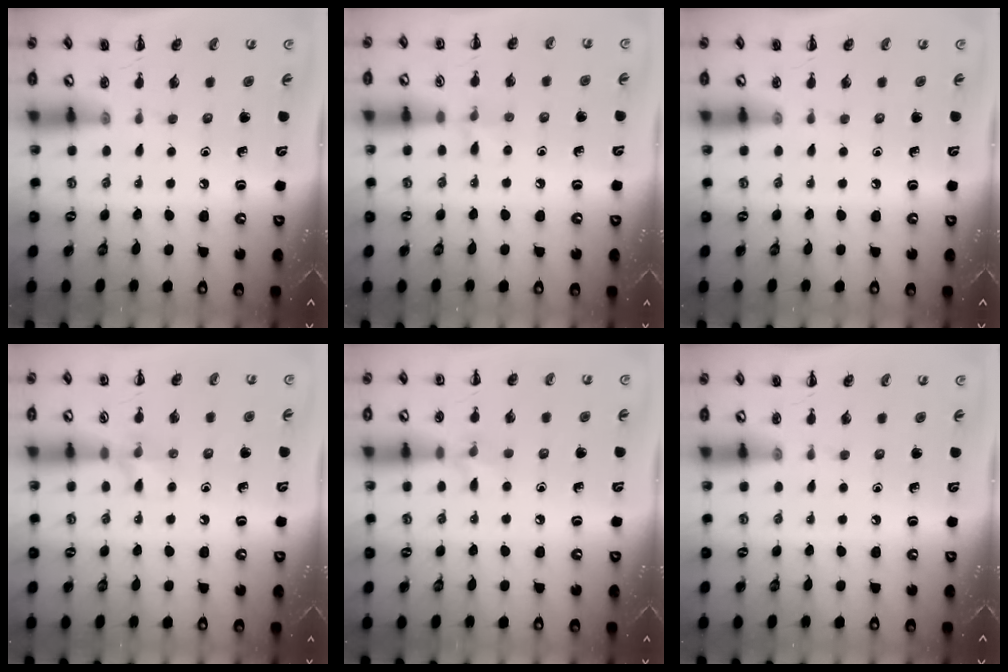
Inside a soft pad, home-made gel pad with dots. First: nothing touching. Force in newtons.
{"total": 5.8, "press": 5.6, "slide": 1.8}
{"total": 0.0}
{"total": 6.6, "press": 6.5, "slide": 1.1}
{"total": 6.3, "press": 6.0, "slide": 2.1}
{"total": 0.0}